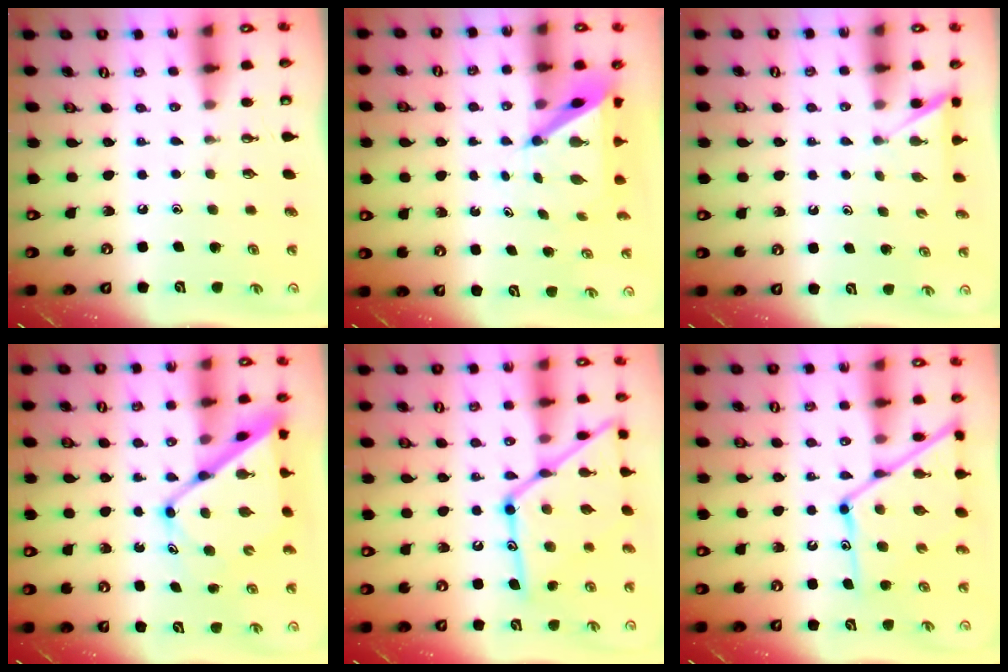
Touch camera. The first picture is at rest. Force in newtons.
{"total": 6.1, "press": 6.1, "slide": 0.4}
{"total": 2.7, "press": 2.7, "slide": 0.2}
{"total": 14.5, "press": 14.5, "slide": 1.0}
{"total": 21.7, "press": 21.6, "slide": 1.7}
{"total": 15.9, "press": 15.9, "slide": 1.0}